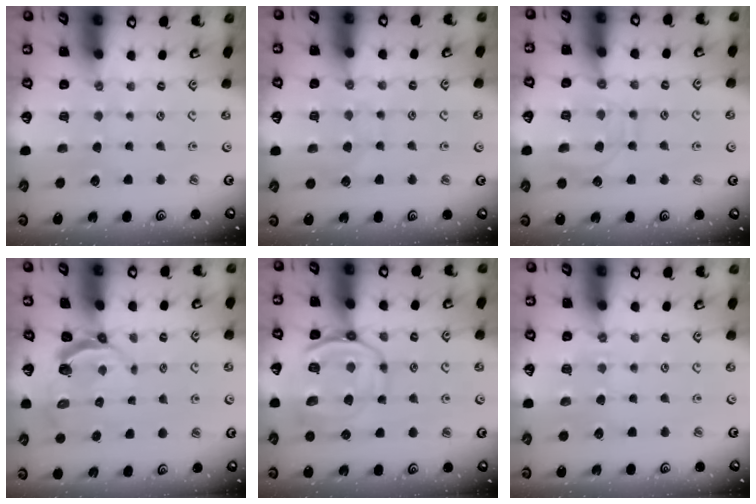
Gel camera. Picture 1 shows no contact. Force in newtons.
{"total": 6.2, "press": 6.2, "slide": 0.3}
{"total": 10.1, "press": 10.0, "slide": 1.1}
{"total": 4.5, "press": 3.5, "slide": 3.0}
{"total": 13.0, "press": 12.9, "slide": 1.3}
{"total": 4.0, "press": 3.9, "slide": 0.6}